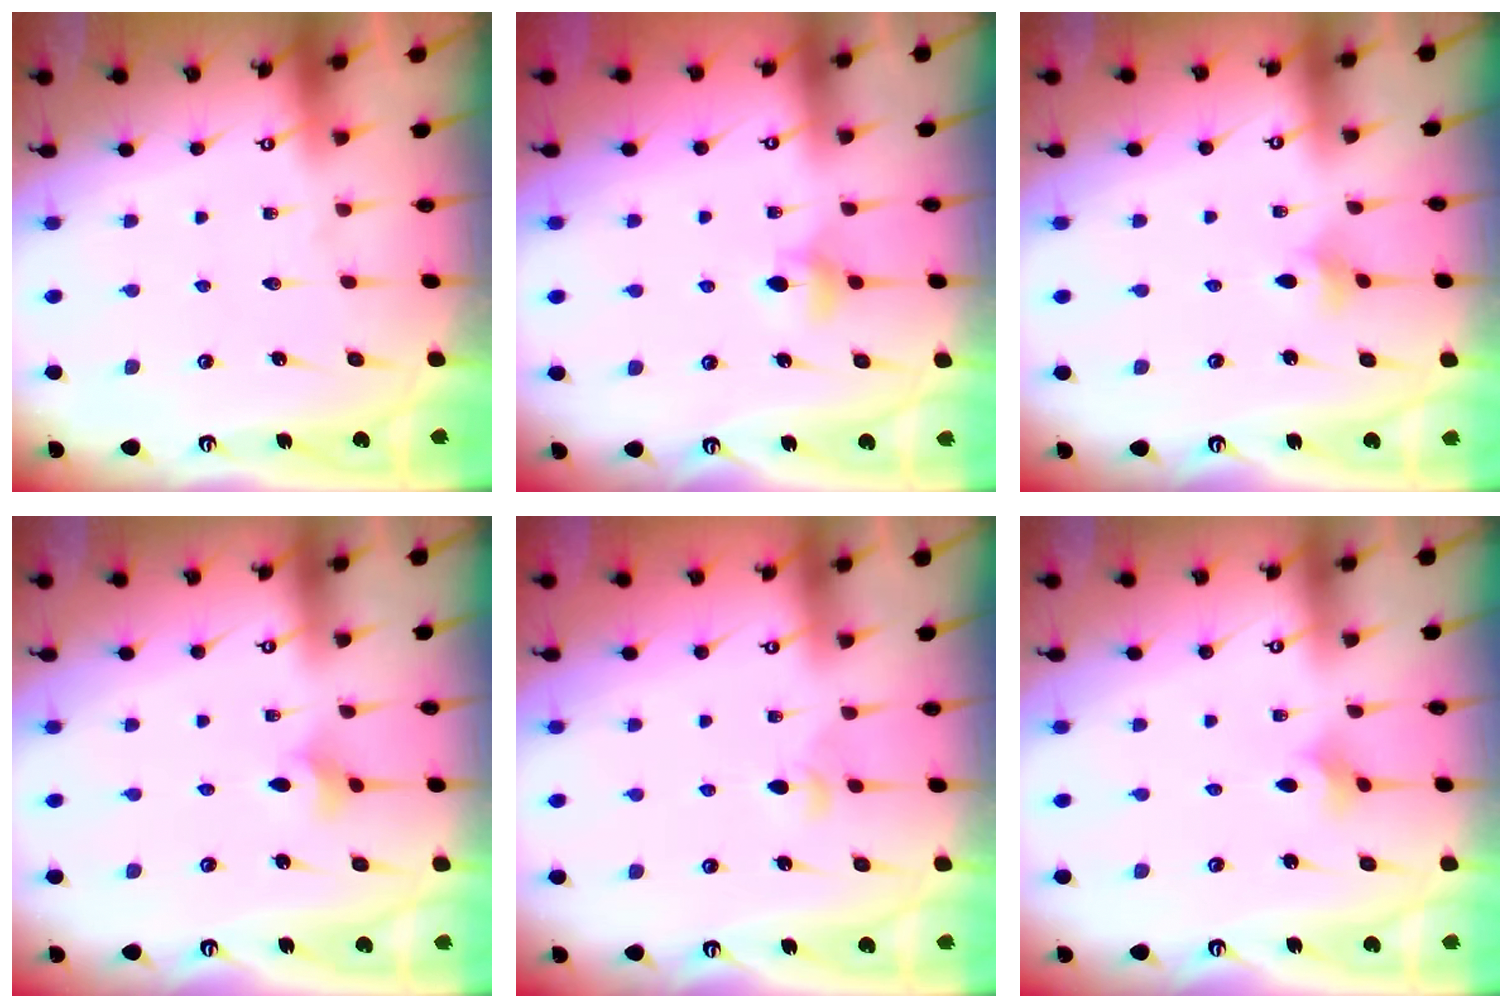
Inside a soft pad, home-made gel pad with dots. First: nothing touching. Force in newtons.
{"total": 4.6, "press": 4.5, "slide": 0.8}
{"total": 3.1, "press": 3.1, "slide": 0.6}
{"total": 2.9, "press": 2.8, "slide": 0.6}
{"total": 3.1, "press": 3.1, "slide": 0.7}
{"total": 2.3, "press": 2.2, "slide": 0.5}